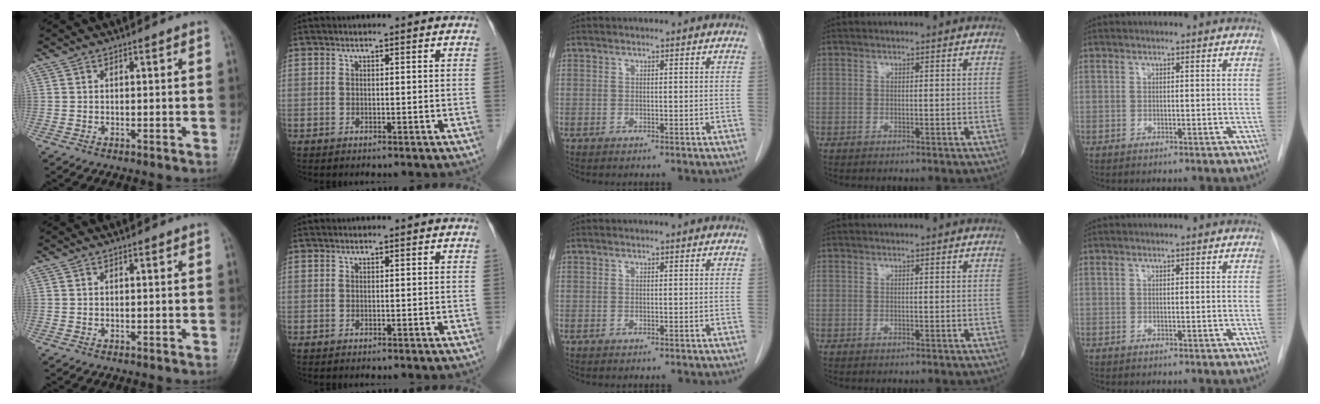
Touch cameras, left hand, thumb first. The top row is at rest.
{}